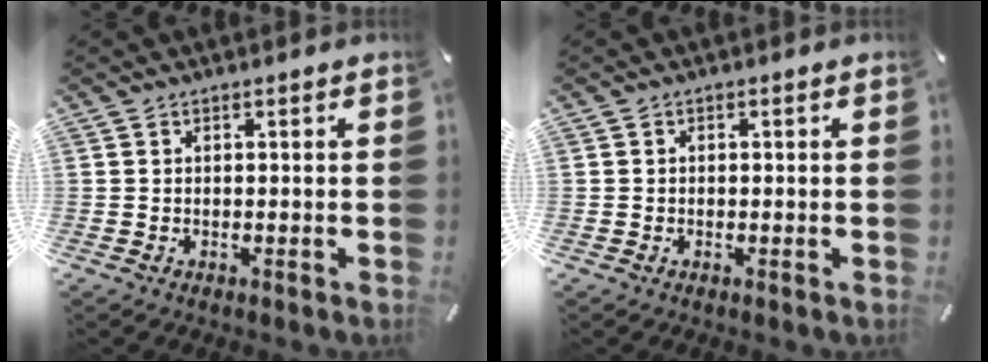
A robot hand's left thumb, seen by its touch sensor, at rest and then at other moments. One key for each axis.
{"total": 0.6, "fx": -0.3, "fy": 0.5, "fz": 0.1, "tx": 0.000, "ty": 0.003, "tz": -0.007}